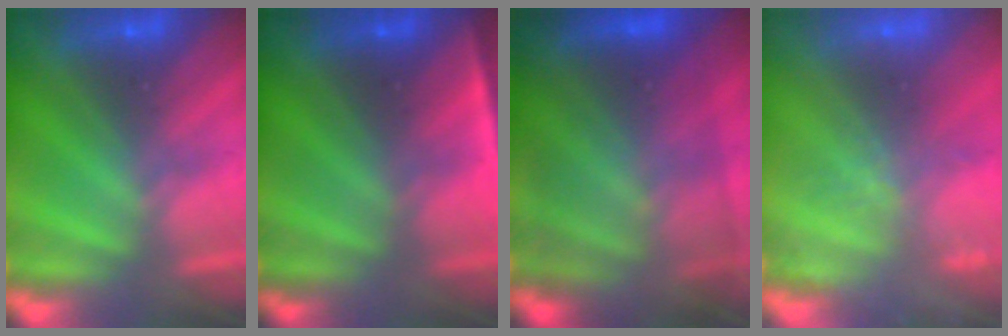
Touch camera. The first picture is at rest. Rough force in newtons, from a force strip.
{"total": 4.5}
{"total": 7.2}
{"total": 2.0}